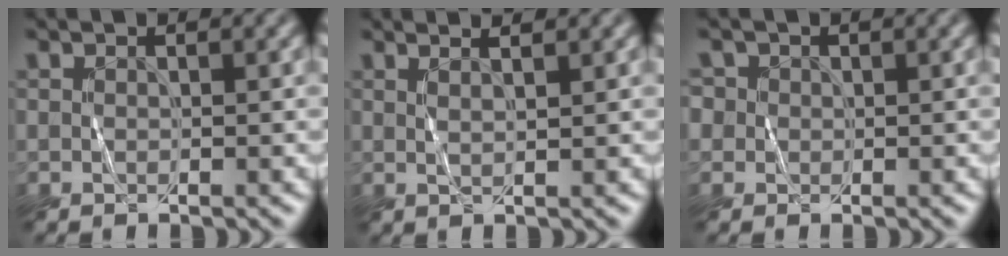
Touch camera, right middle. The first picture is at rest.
{"total": 2.4, "force": [1.7, 0.5, 1.6], "torque": [-0.011, 0.011, 0.003]}
{"total": 2.8, "force": [1.1, 2.5, 0.9], "torque": [-0.015, 0.014, 0.005]}